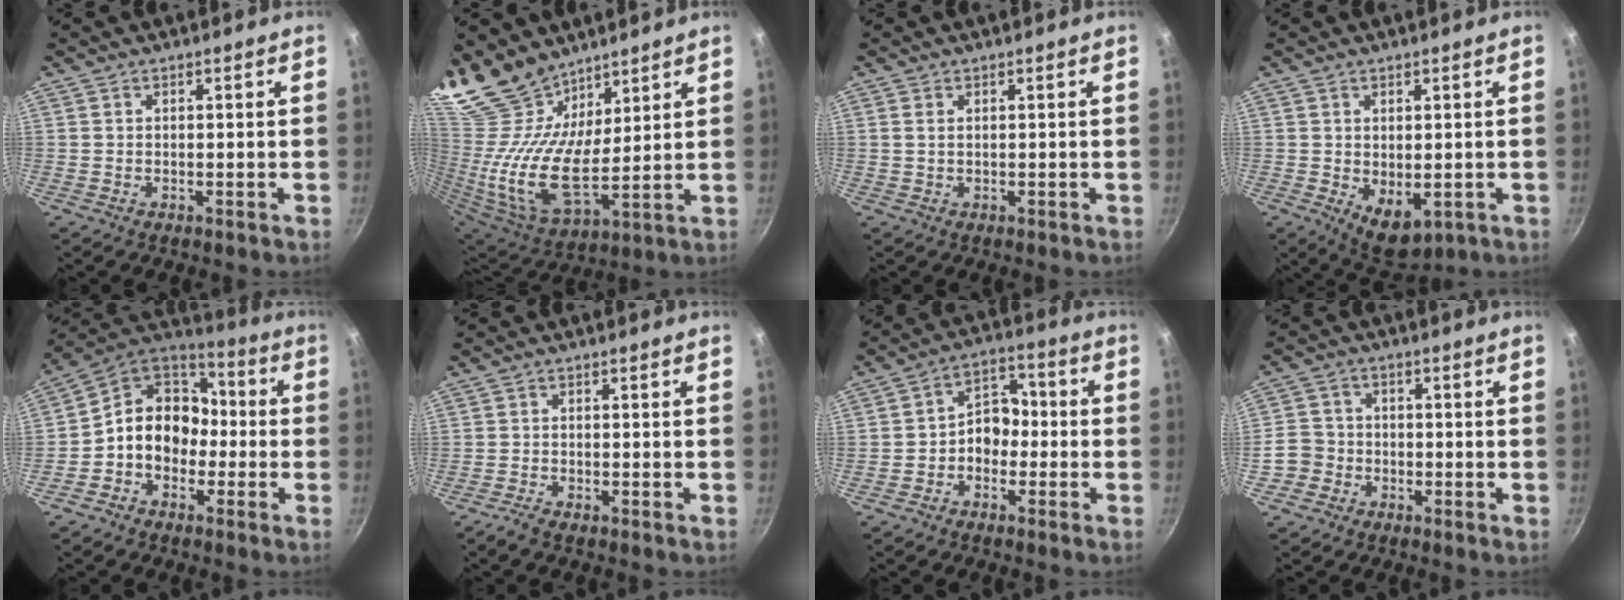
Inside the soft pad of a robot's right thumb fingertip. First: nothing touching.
{"total": 19.8, "force": [14.1, 9.3, 10.3], "torque": [-0.204, -0.078, 0.283]}
{"total": 1.1, "force": [0.4, 0.5, 0.9], "torque": [-0.018, 0.000, 0.007]}
{"total": 6.2, "force": [-0.5, 3.8, 4.8], "torque": [-0.055, -0.013, 0.008]}
{"total": 12.3, "force": [-2.5, 10.1, 6.7], "torque": [-0.066, 0.051, -0.067]}
{"total": 1.8, "force": [-1.5, 0.4, 0.9], "torque": [-0.029, 0.010, -0.031]}
{"total": 7.1, "force": [-1.7, 5.4, 4.2], "torque": [-0.020, 0.037, -0.041]}
{"total": 5.1, "force": [-2.3, 4.4, 1.2], "torque": [0.002, 0.029, -0.048]}